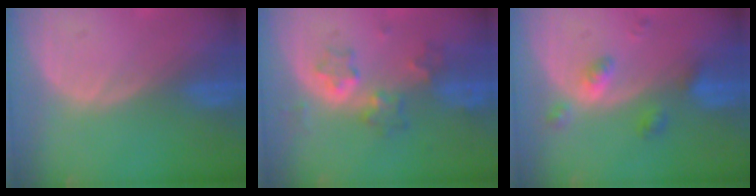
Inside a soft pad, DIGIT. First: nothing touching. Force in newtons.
{"total": 5.6, "press": 5.6, "slide": 0.4}
{"total": 4.2, "press": 4.0, "slide": 1.3}